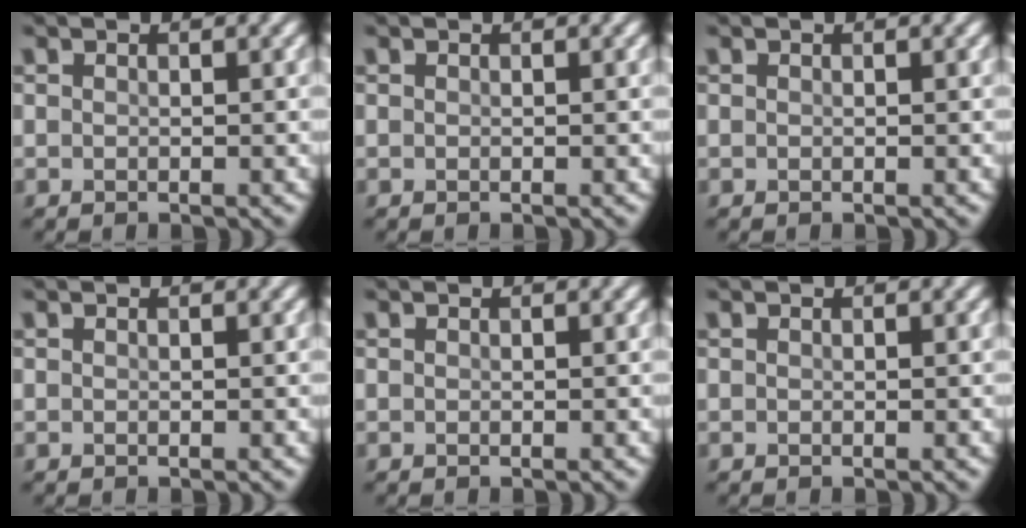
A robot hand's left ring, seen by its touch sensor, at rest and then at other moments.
{"total": 0.0}
{"total": 0.0}
{"total": 0.0}
{"total": 0.0}
{"total": 0.0}